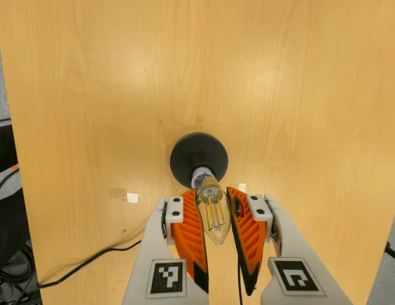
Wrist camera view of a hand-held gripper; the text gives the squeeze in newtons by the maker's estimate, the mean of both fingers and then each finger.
{"total": 21.3, "left": 24.3, "right": 18.2}